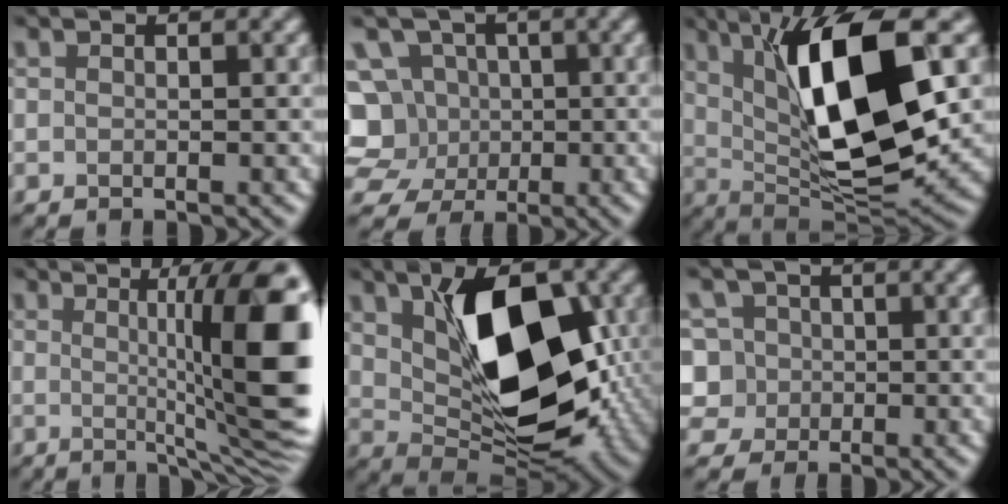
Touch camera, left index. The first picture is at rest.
{"total": 7.4, "force": [-0.2, 7.0, 2.4], "torque": [-0.040, 0.035, -0.042]}
{"total": 12.5, "force": [2.8, 4.2, 11.4], "torque": [-0.180, -0.008, 0.052]}
{"total": 12.9, "force": [0.3, 2.7, 12.6], "torque": [-0.132, -0.005, 0.012]}
{"total": 11.2, "force": [1.6, 6.4, 9.0], "torque": [-0.140, -0.006, 0.038]}
{"total": 6.1, "force": [0.0, 5.8, 2.1], "torque": [-0.035, 0.031, -0.021]}